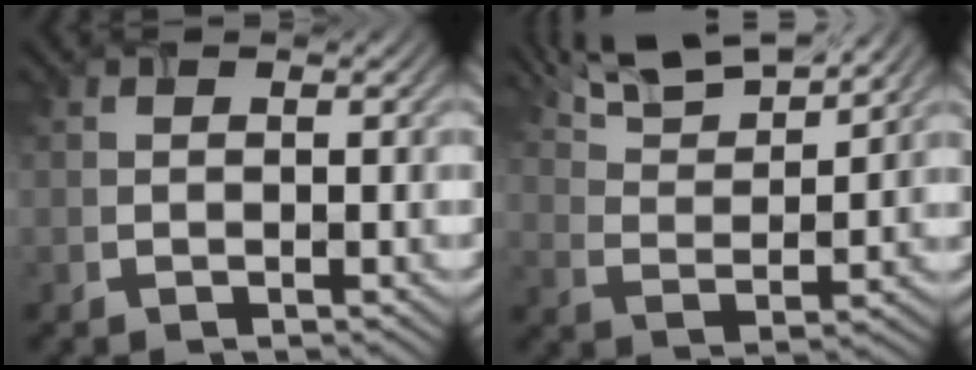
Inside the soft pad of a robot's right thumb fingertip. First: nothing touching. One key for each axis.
{"total": 8.7, "fx": 7.1, "fy": 1.9, "fz": 4.7, "tx": -0.102, "ty": 0.014, "tz": 0.127}